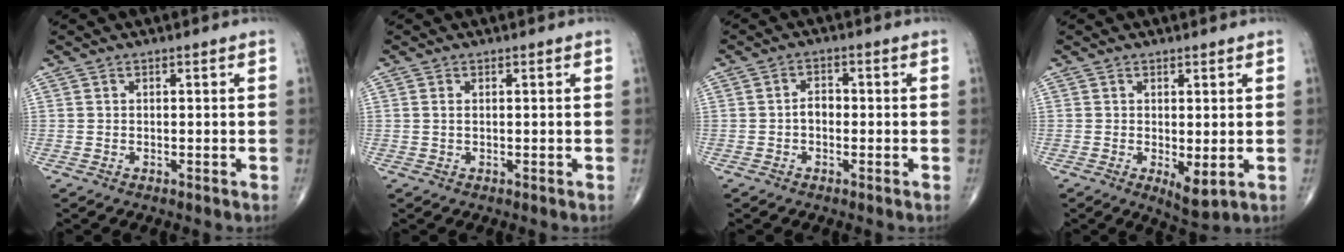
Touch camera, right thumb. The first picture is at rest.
{"total": 0.7, "force": [0.2, 0.4, 0.6], "torque": [-0.016, 0.004, 0.004]}
{"total": 2.5, "force": [-0.6, 1.7, 1.8], "torque": [-0.018, 0.010, -0.015]}
{"total": 4.0, "force": [-0.4, 1.5, 3.7], "torque": [-0.052, -0.014, -0.001]}